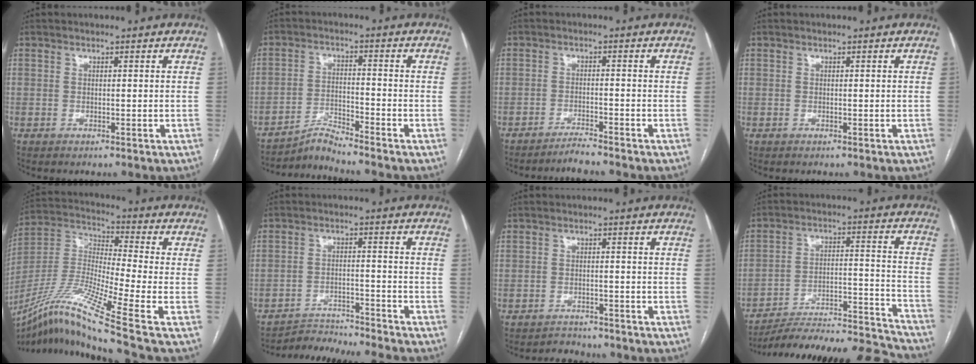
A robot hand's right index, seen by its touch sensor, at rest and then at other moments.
{"total": 4.6, "force": [-4.4, -1.5, 0.1], "torque": [-0.011, -0.017, -0.080]}
{"total": 3.1, "force": [-2.9, -0.8, 0.5], "torque": [-0.012, -0.013, -0.050]}
{"total": 0.0}
{"total": 18.6, "force": [-11.9, -1.5, 14.3], "torque": [-0.302, -0.025, -0.221]}
{"total": 7.9, "force": [-7.7, -1.6, -0.1], "torque": [0.003, -0.002, -0.136]}
{"total": 3.6, "force": [-3.4, 1.1, -0.2], "torque": [-0.003, -0.002, -0.050]}
{"total": 23.8, "force": [-22.5, 1.9, 7.5], "torque": [-0.078, 0.014, -0.326]}